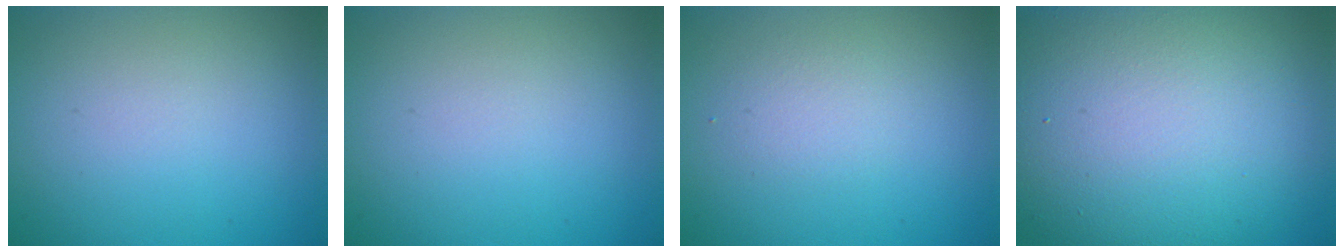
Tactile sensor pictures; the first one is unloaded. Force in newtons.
{"total": 0.0}
{"total": 1.4, "press": 1.4, "slide": 0.0}
{"total": 15.0, "press": 15.0, "slide": 0.4}